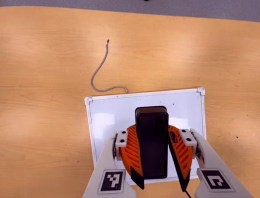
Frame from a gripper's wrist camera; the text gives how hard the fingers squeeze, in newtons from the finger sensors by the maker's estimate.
{"total": 10.2, "left": 10.1, "right": 10.4}